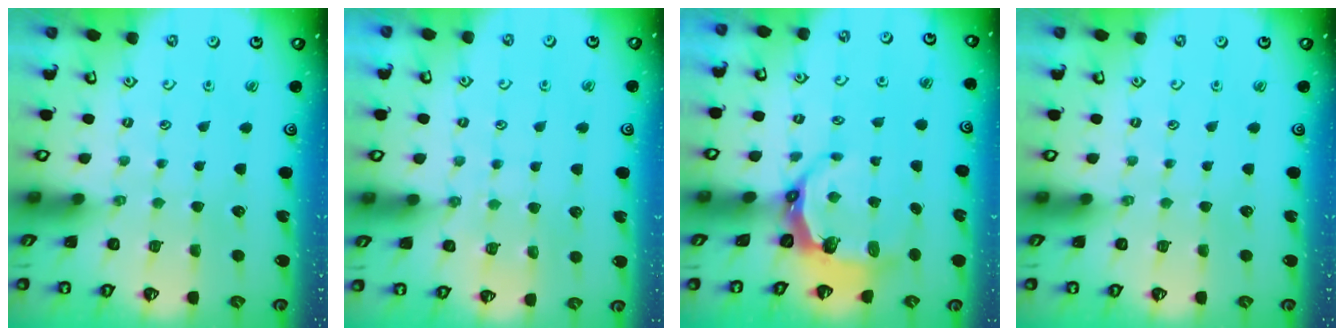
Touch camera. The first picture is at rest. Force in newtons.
{"total": 7.9, "press": 7.9, "slide": 0.8}
{"total": 6.9, "press": 5.2, "slide": 4.5}
{"total": 0.0}